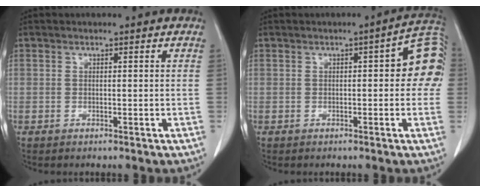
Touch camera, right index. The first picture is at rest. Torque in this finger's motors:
{"motor_torque": [0.61, -0.11, 0.15, 0.03]}